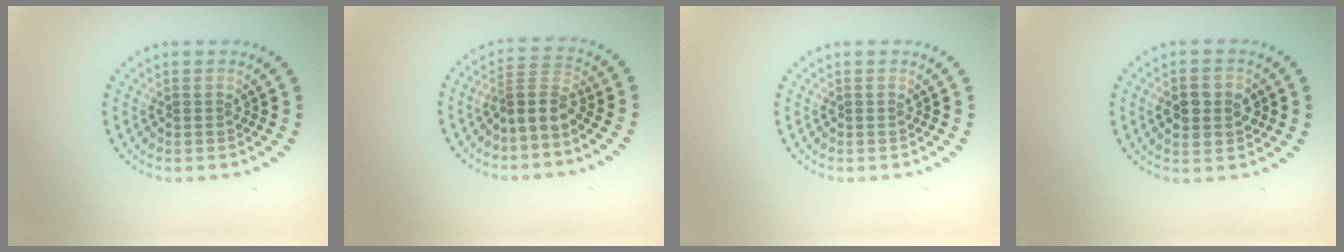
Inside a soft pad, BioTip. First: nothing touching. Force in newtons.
{"total": 2.9, "press": 2.0, "slide": 2.1}
{"total": 0.0}
{"total": 3.8, "press": 3.8, "slide": 0.1}